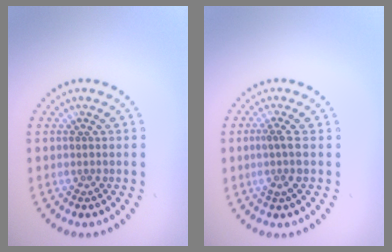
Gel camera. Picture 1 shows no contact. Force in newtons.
{"total": 1.9, "press": 1.5, "slide": 1.1}